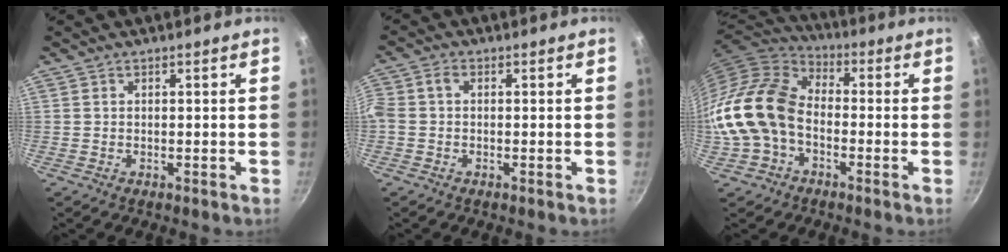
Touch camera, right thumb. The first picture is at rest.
{"total": 3.7, "force": [-0.2, 2.5, 2.8], "torque": [-0.071, 0.015, -0.016]}
{"total": 15.4, "force": [-3.3, 11.0, 10.3], "torque": [-0.176, 0.042, -0.081]}